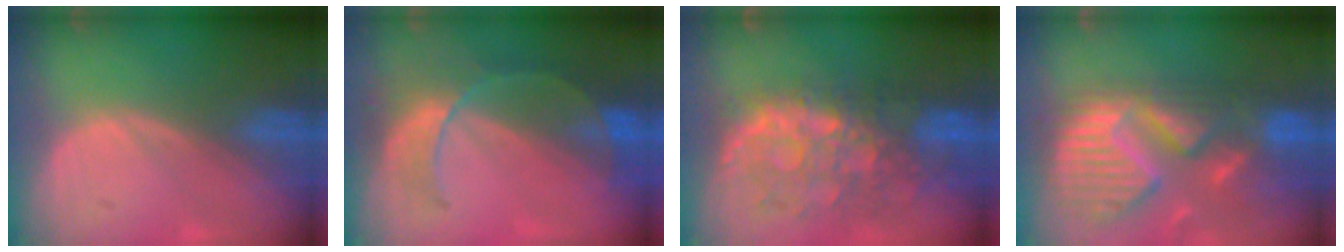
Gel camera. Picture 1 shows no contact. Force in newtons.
{"total": 7.9, "press": 6.9, "slide": 3.9}
{"total": 10.6, "press": 9.5, "slide": 4.9}
{"total": 14.0, "press": 11.7, "slide": 7.8}